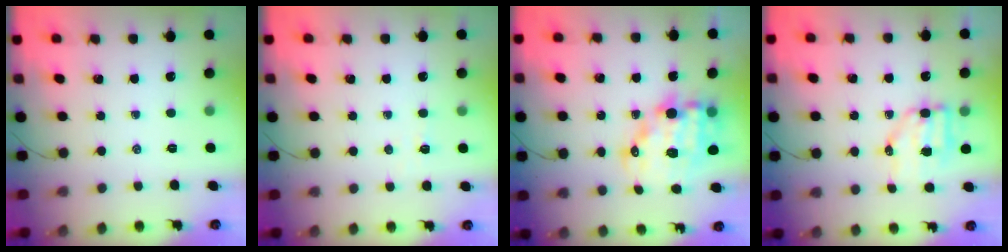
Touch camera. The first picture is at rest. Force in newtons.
{"total": 2.6, "press": 2.5, "slide": 0.8}
{"total": 14.1, "press": 13.8, "slide": 3.2}
{"total": 7.5, "press": 7.4, "slide": 1.1}